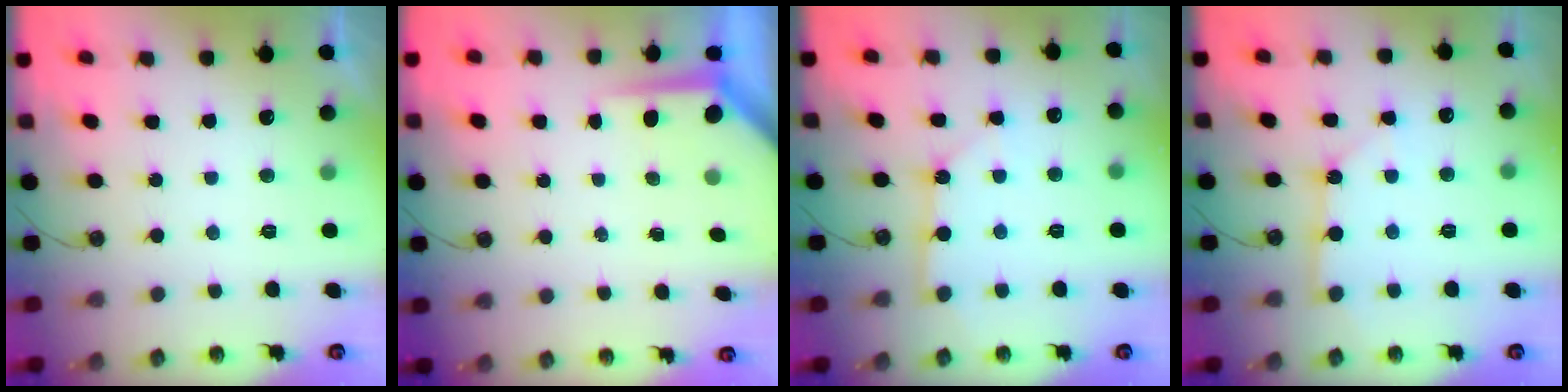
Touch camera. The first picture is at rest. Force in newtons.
{"total": 4.0, "press": 4.0, "slide": 0.3}
{"total": 2.8, "press": 2.8, "slide": 0.2}
{"total": 2.8, "press": 2.8, "slide": 0.2}